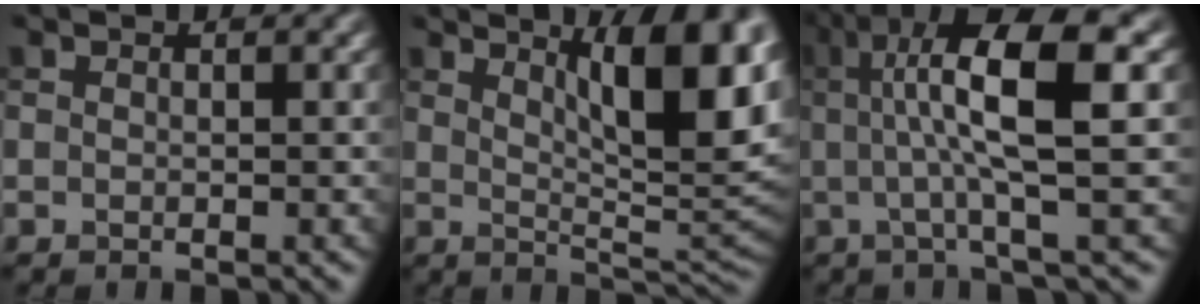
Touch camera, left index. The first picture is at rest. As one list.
[{"total": 10.4, "force": [4.2, 3.2, 9.0], "torque": [-0.098, 0.005, 0.061]}, {"total": 9.3, "force": [1.7, 1.8, 9.0], "torque": [-0.128, 0.015, 0.022]}]